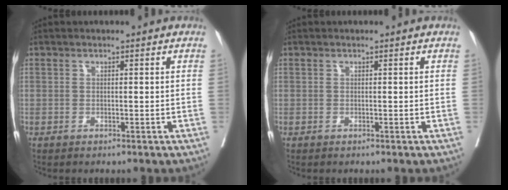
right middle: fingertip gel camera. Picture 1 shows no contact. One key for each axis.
{"total": 0.0}